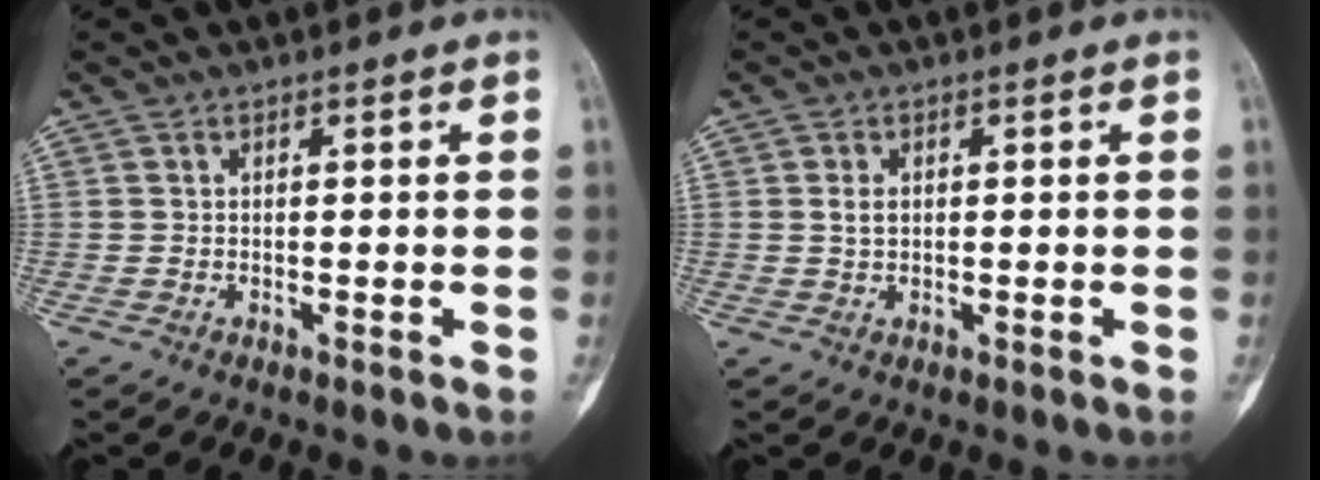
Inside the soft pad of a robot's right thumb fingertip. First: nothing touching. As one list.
[{"total": 1.8, "force": [0.4, 1.2, 1.3], "torque": [-0.023, 0.000, 0.010]}]